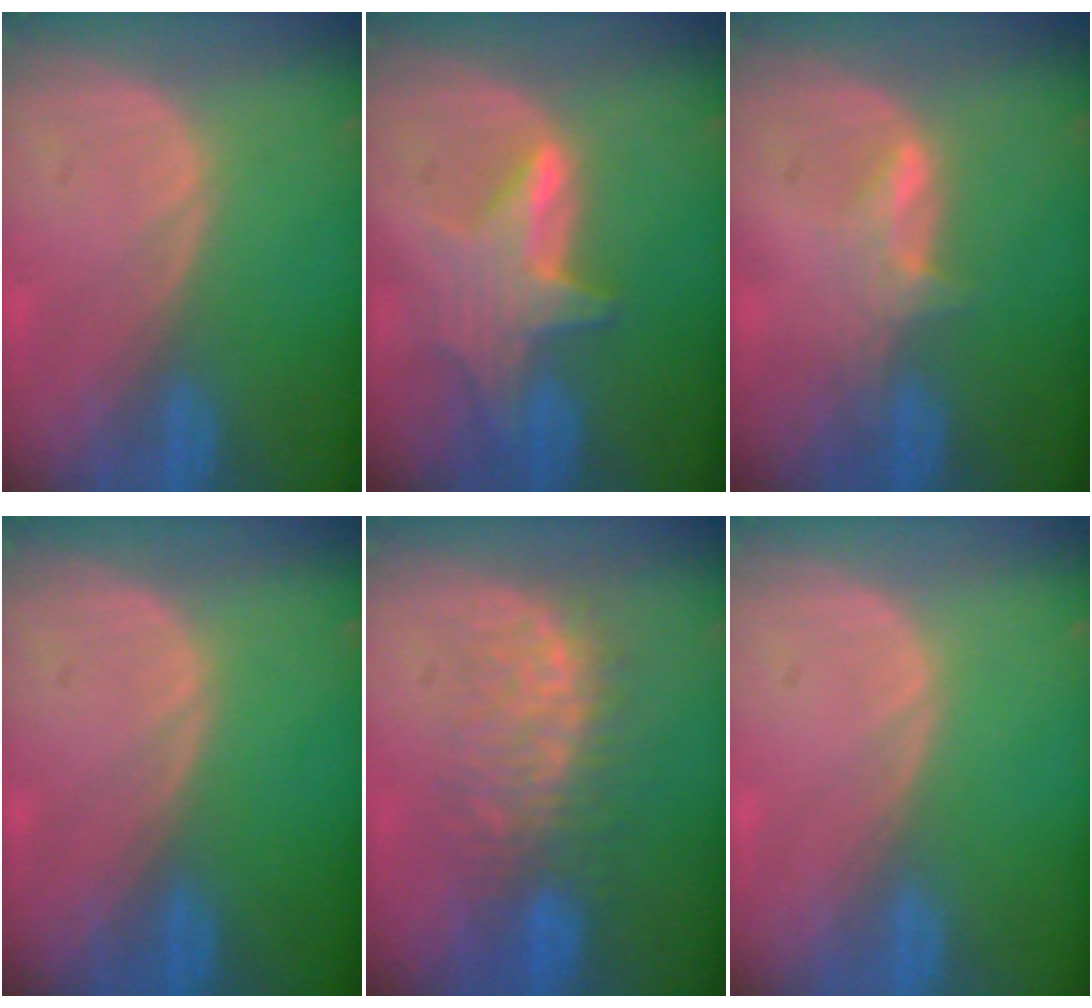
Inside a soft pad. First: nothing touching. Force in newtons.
{"total": 6.9, "press": 6.5, "slide": 2.4}
{"total": 2.8, "press": 2.8, "slide": 0.4}
{"total": 0.0}
{"total": 7.7, "press": 7.7, "slide": 1.2}
{"total": 0.0}